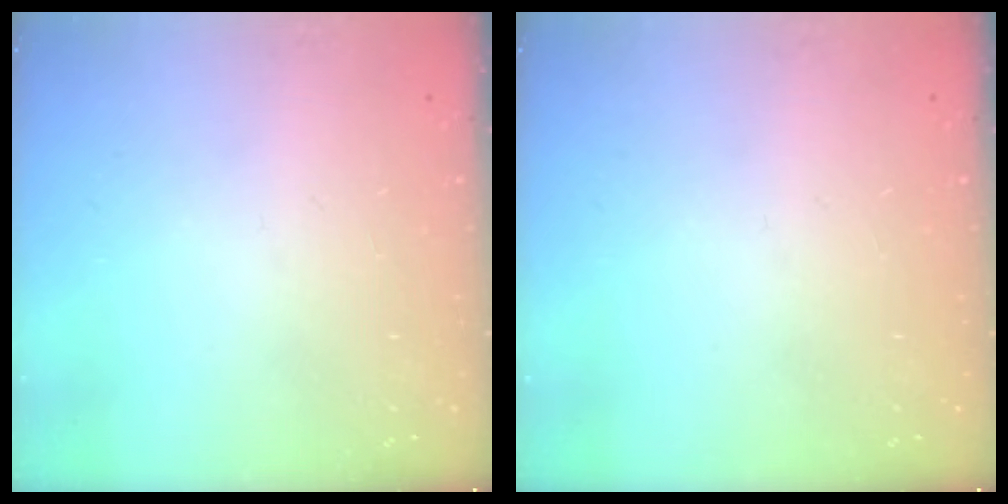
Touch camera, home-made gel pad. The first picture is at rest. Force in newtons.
{"total": 0.0}